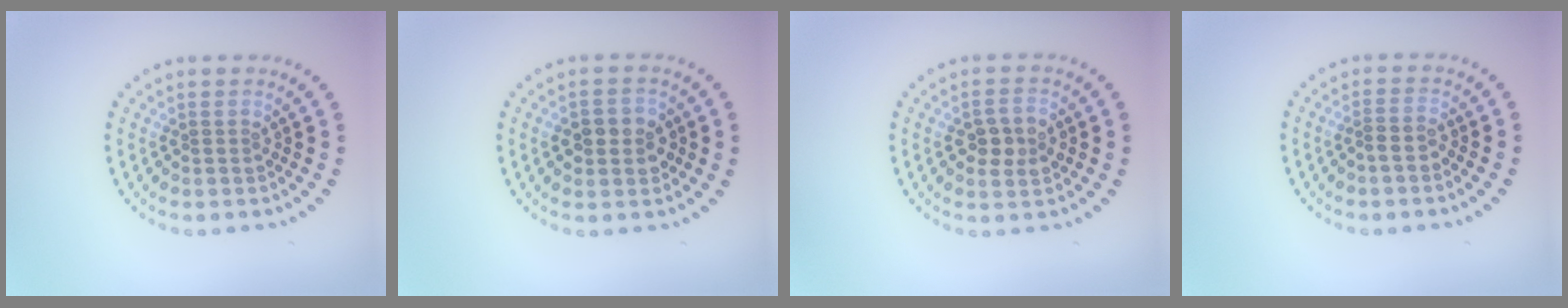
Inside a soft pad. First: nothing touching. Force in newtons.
{"total": 2.8, "press": 2.8, "slide": 0.4}
{"total": 2.8, "press": 2.8, "slide": 0.1}
{"total": 1.2, "press": 0.9, "slide": 0.7}